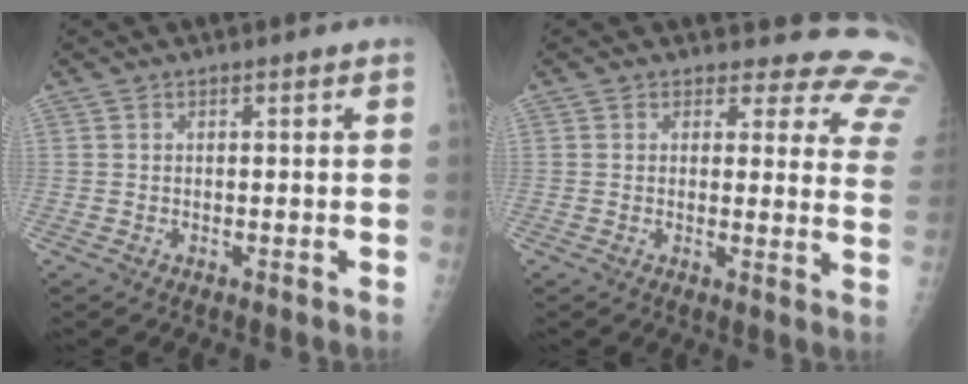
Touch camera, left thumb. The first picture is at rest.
{"total": 14.0, "force": [13.1, 4.8, 1.5], "torque": [0.037, -0.114, 0.101]}